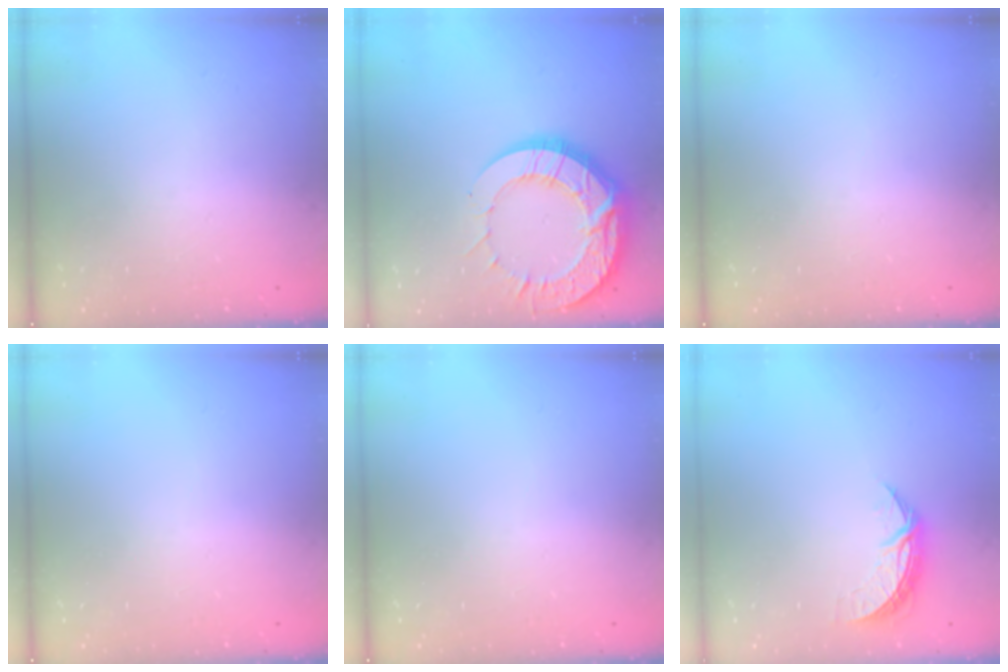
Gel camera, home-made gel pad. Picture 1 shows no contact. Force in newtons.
{"total": 20.2, "press": 20.1, "slide": 1.8}
{"total": 0.0}
{"total": 0.0}
{"total": 0.0}
{"total": 6.8, "press": 6.8, "slide": 0.5}